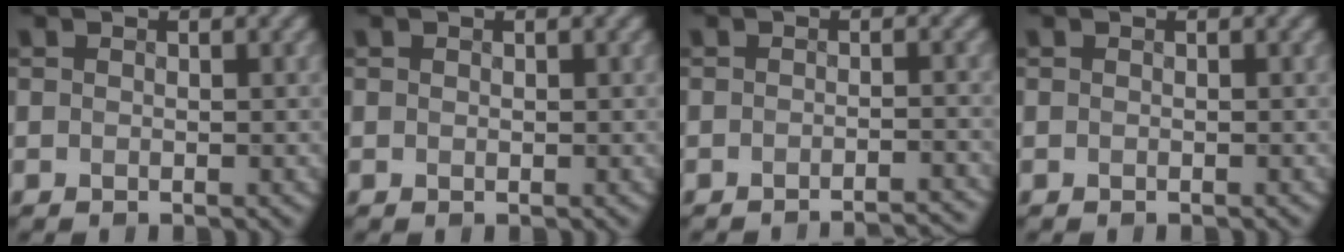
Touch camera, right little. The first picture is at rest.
{"total": 0.0}
{"total": 3.1, "force": [-2.9, 0.1, 0.8], "torque": [-0.012, 0.013, -0.035]}
{"total": 0.0}